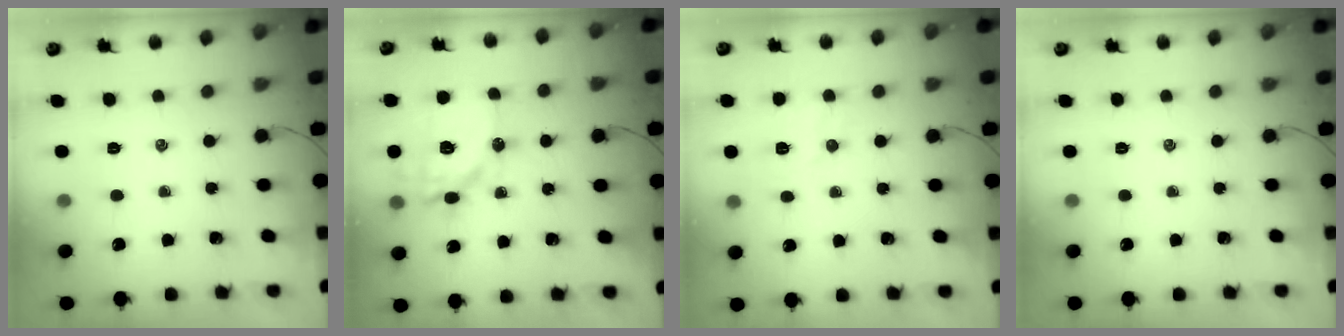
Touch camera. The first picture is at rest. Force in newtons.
{"total": 15.3, "press": 15.1, "slide": 2.4}
{"total": 5.8, "press": 5.7, "slide": 1.0}
{"total": 0.0}